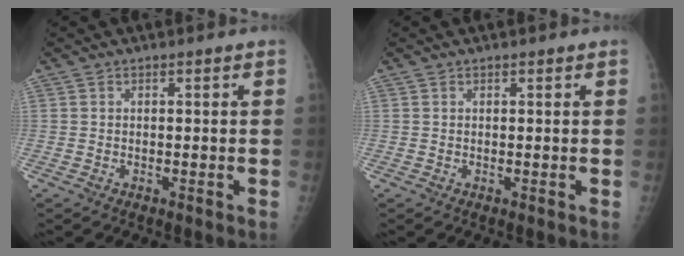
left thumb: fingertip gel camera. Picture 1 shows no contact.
{"total": 0.0}